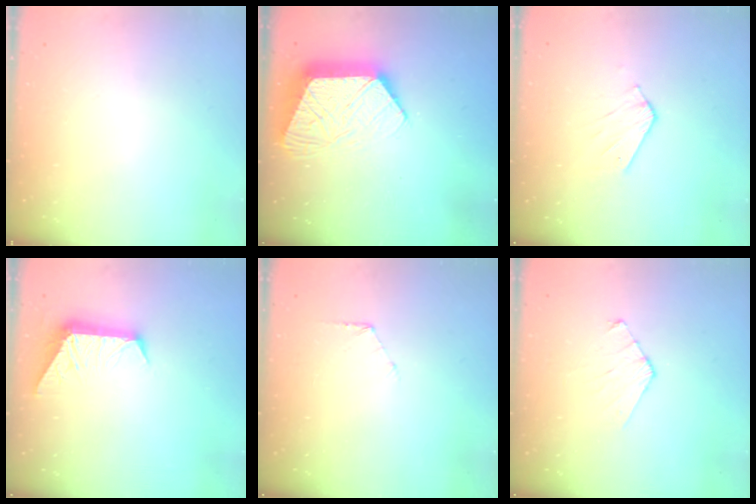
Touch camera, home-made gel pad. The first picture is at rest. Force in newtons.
{"total": 13.7, "press": 13.7, "slide": 1.1}
{"total": 5.7, "press": 5.7, "slide": 0.6}
{"total": 8.4, "press": 8.4, "slide": 0.6}
{"total": 4.4, "press": 4.4, "slide": 0.3}
{"total": 3.5, "press": 3.5, "slide": 0.4}